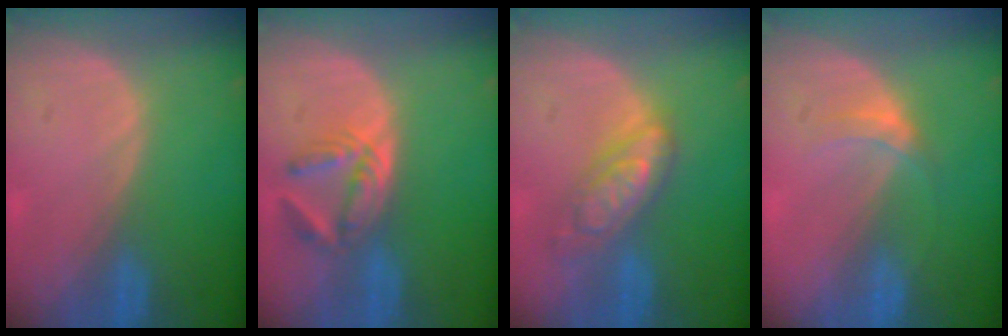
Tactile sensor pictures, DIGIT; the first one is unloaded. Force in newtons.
{"total": 5.7, "press": 5.3, "slide": 2.3}
{"total": 6.4, "press": 6.4, "slide": 0.5}
{"total": 2.9, "press": 2.5, "slide": 1.5}